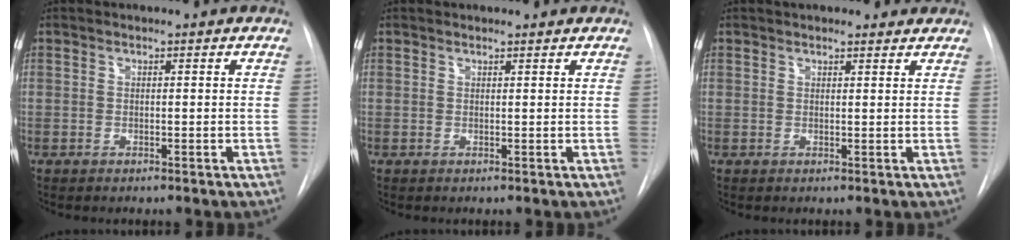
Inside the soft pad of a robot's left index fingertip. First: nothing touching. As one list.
[{"total": 1.3, "force": [1.3, 0.1, 0.1], "torque": [-0.009, 0.008, 0.018]}, {"total": 5.8, "force": [5.2, 1.8, 1.9], "torque": [-0.021, 0.020, 0.059]}]